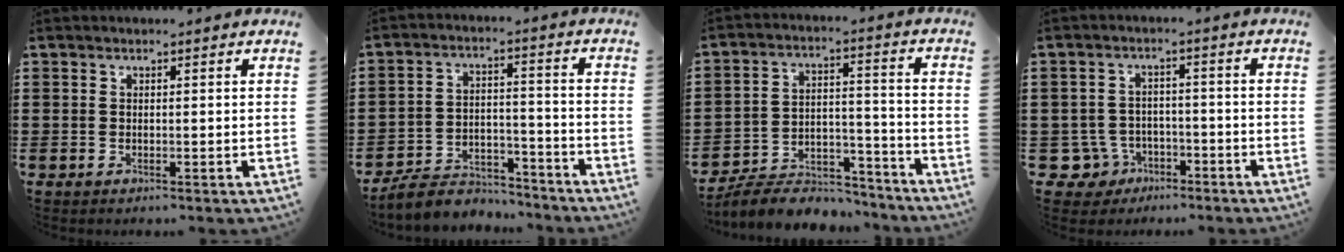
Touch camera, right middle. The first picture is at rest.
{"total": 6.1, "force": [-5.9, 1.4, 1.0], "torque": [-0.021, 0.017, -0.117]}
{"total": 7.3, "force": [-7.0, 1.6, 1.3], "torque": [-0.027, 0.015, -0.137]}
{"total": 4.9, "force": [-3.1, 3.5, 1.3], "torque": [-0.061, 0.003, -0.069]}